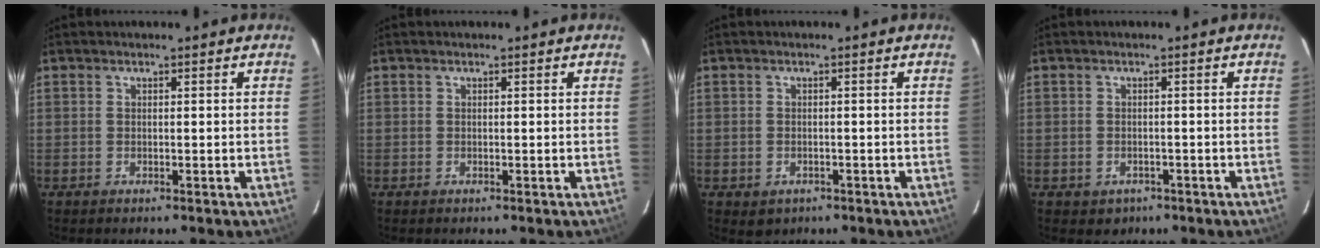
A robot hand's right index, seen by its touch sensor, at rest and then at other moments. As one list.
[{"total": 0.0}, {"total": 2.5, "force": [-1.1, 2.1, 0.8], "torque": [-0.019, -0.002, -0.007]}, {"total": 2.8, "force": [-1.3, 2.4, 0.7], "torque": [-0.019, 0.001, -0.010]}]